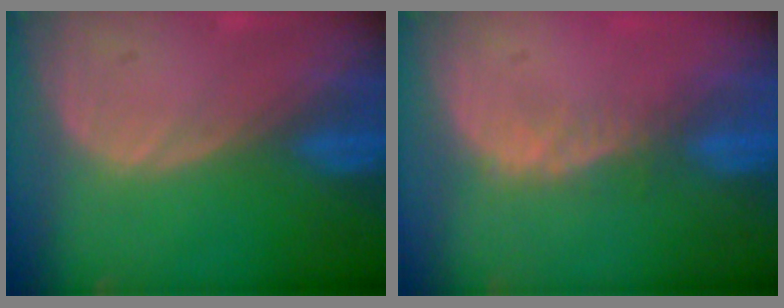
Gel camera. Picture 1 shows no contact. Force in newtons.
{"total": 2.3, "press": 1.9, "slide": 1.4}